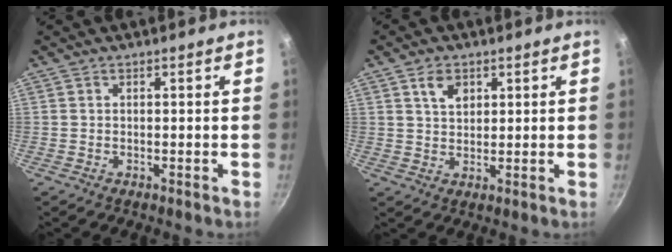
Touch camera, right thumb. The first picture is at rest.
{"total": 4.3, "force": [2.1, 2.9, 2.4], "torque": [-0.026, -0.009, 0.038]}